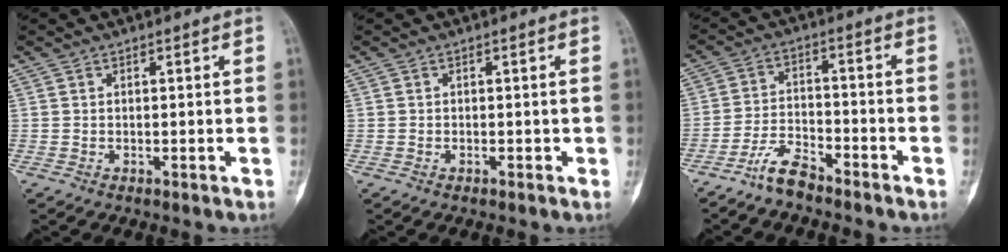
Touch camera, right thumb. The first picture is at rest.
{"total": 0.0}
{"total": 6.0, "force": [-5.1, 1.6, 2.6], "torque": [-0.054, 0.032, -0.103]}